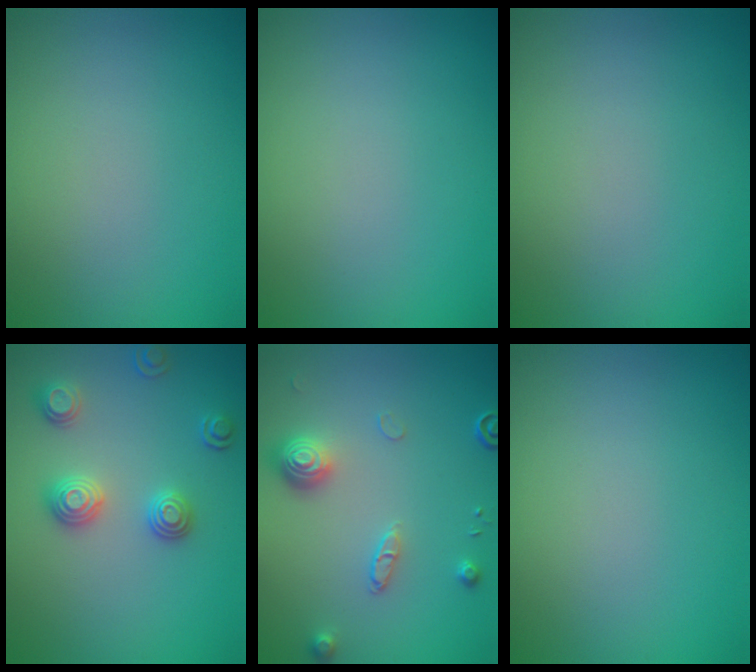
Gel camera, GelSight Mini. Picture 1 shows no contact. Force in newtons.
{"total": 0.0}
{"total": 0.0}
{"total": 2.7, "press": 2.6, "slide": 0.9}
{"total": 3.0, "press": 2.8, "slide": 1.1}
{"total": 0.0}